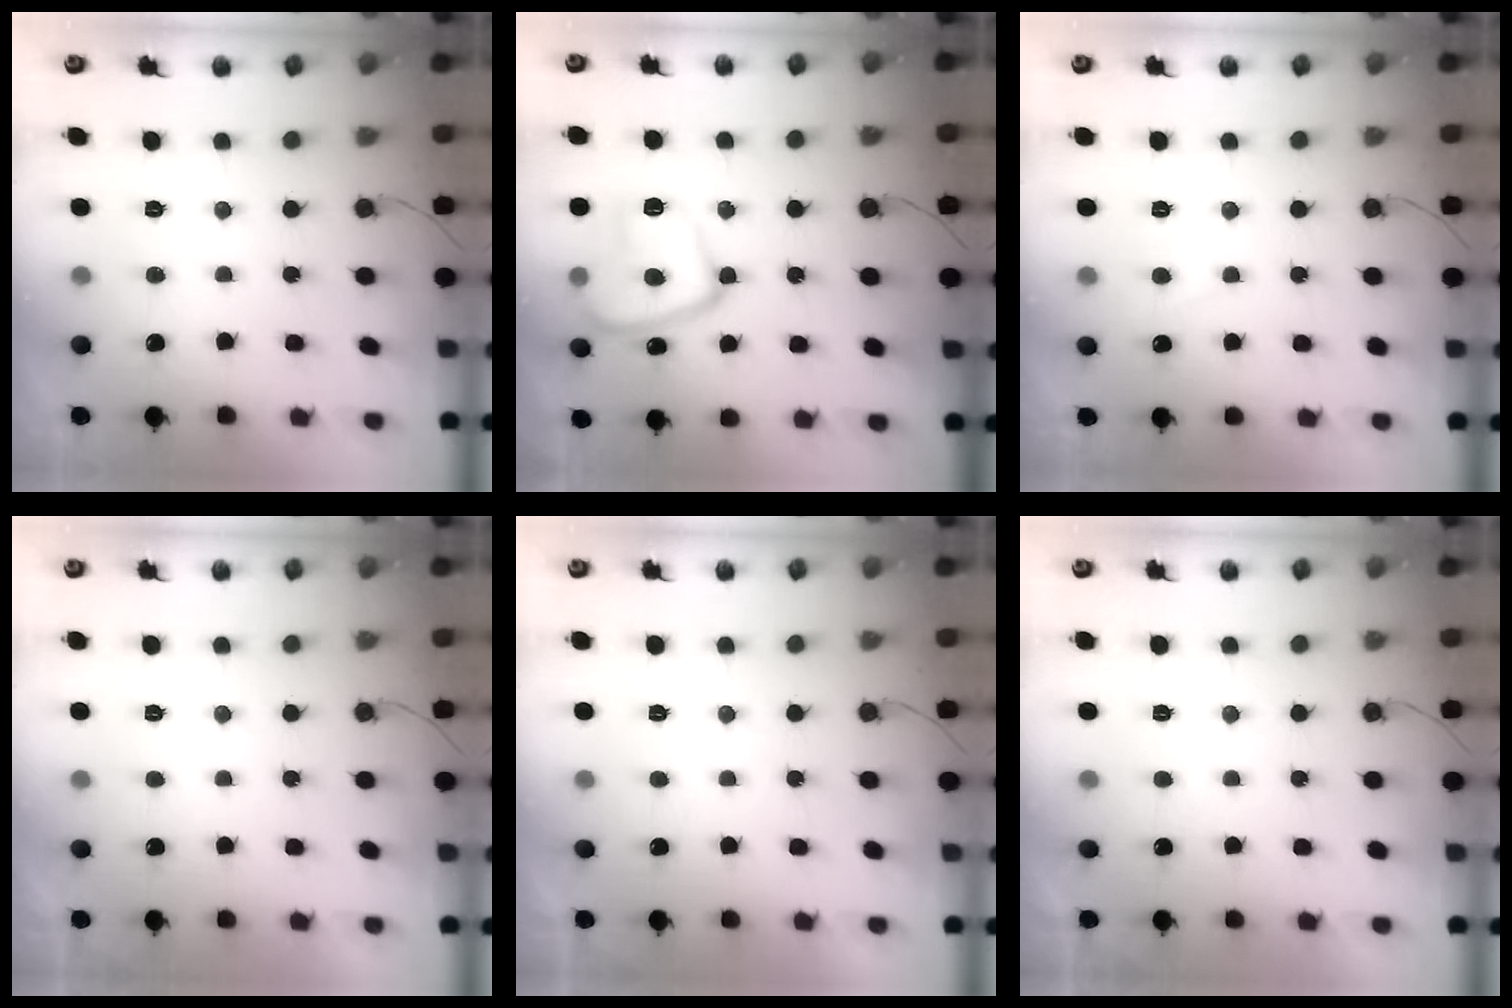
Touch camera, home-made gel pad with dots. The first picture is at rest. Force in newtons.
{"total": 16.0, "press": 15.9, "slide": 1.4}
{"total": 1.9, "press": 1.9, "slide": 0.2}
{"total": 2.2, "press": 2.1, "slide": 0.4}
{"total": 2.2, "press": 2.1, "slide": 0.4}
{"total": 2.3, "press": 2.3, "slide": 0.4}